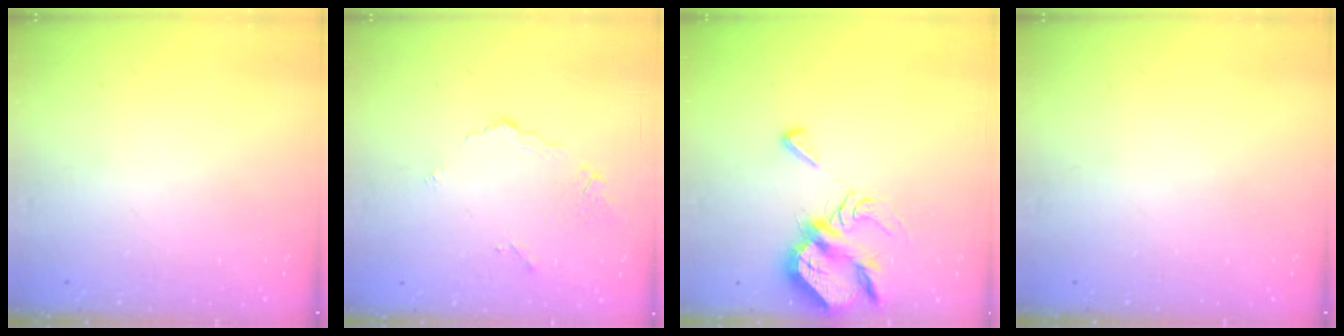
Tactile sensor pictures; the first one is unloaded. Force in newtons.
{"total": 3.6, "press": 3.5, "slide": 0.6}
{"total": 7.2, "press": 7.1, "slide": 0.7}
{"total": 0.0}